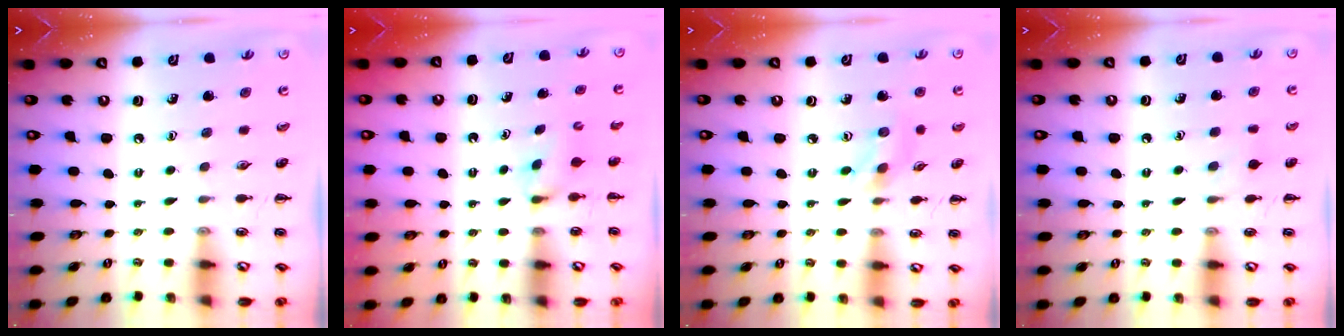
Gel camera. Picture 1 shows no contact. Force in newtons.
{"total": 2.4, "press": 2.3, "slide": 0.9}
{"total": 2.7, "press": 2.6, "slide": 0.8}
{"total": 6.0, "press": 5.6, "slide": 2.1}